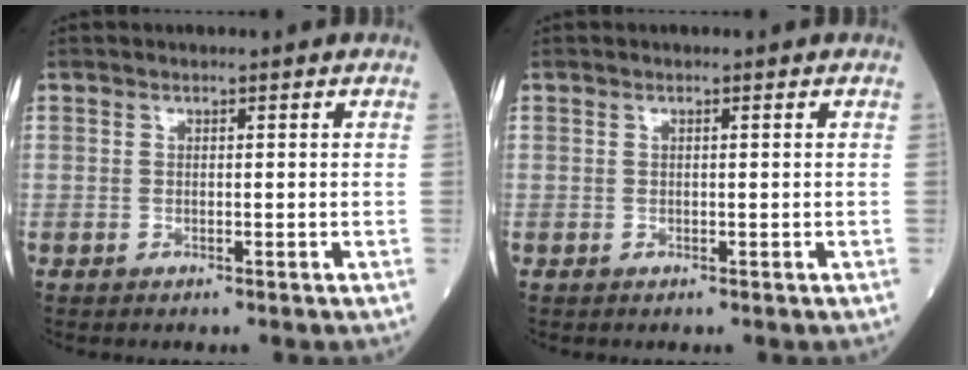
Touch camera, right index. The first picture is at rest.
{"total": 0.0}